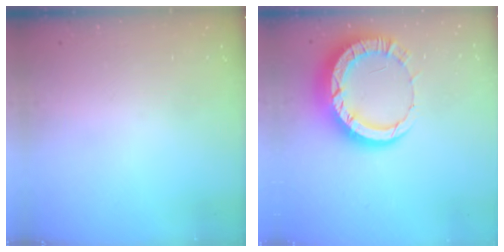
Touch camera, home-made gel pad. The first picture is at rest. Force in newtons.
{"total": 12.4, "press": 12.3, "slide": 1.2}